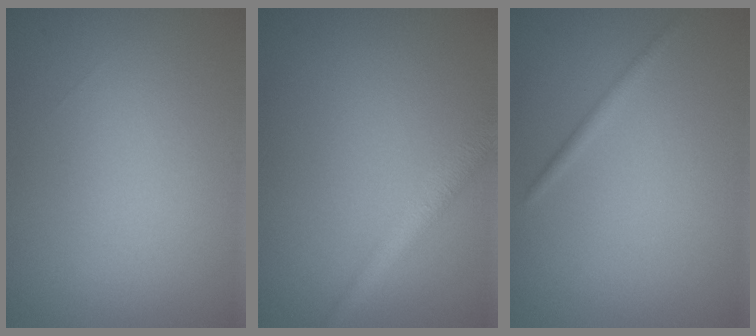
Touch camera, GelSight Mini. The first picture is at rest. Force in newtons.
{"total": 2.8, "press": 2.8, "slide": 0.2}
{"total": 1.0, "press": 1.0, "slide": 0.0}